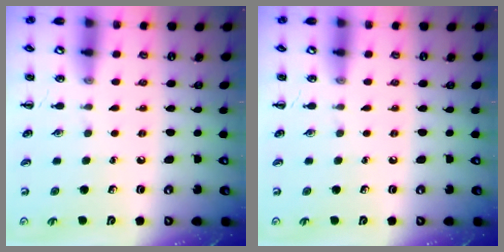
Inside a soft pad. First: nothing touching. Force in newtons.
{"total": 0.0}